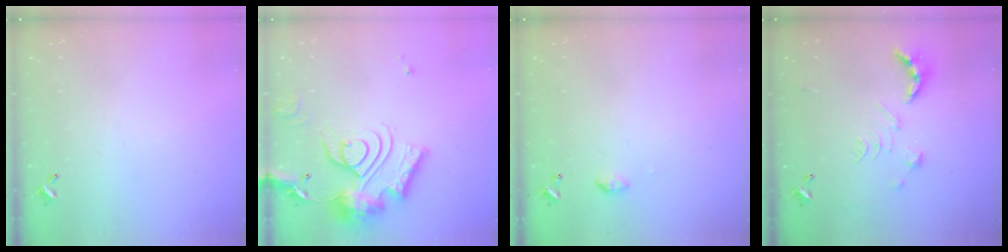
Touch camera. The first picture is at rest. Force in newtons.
{"total": 21.9, "press": 21.7, "slide": 2.3}
{"total": 4.1, "press": 4.1, "slide": 0.6}
{"total": 2.5, "press": 2.0, "slide": 1.5}